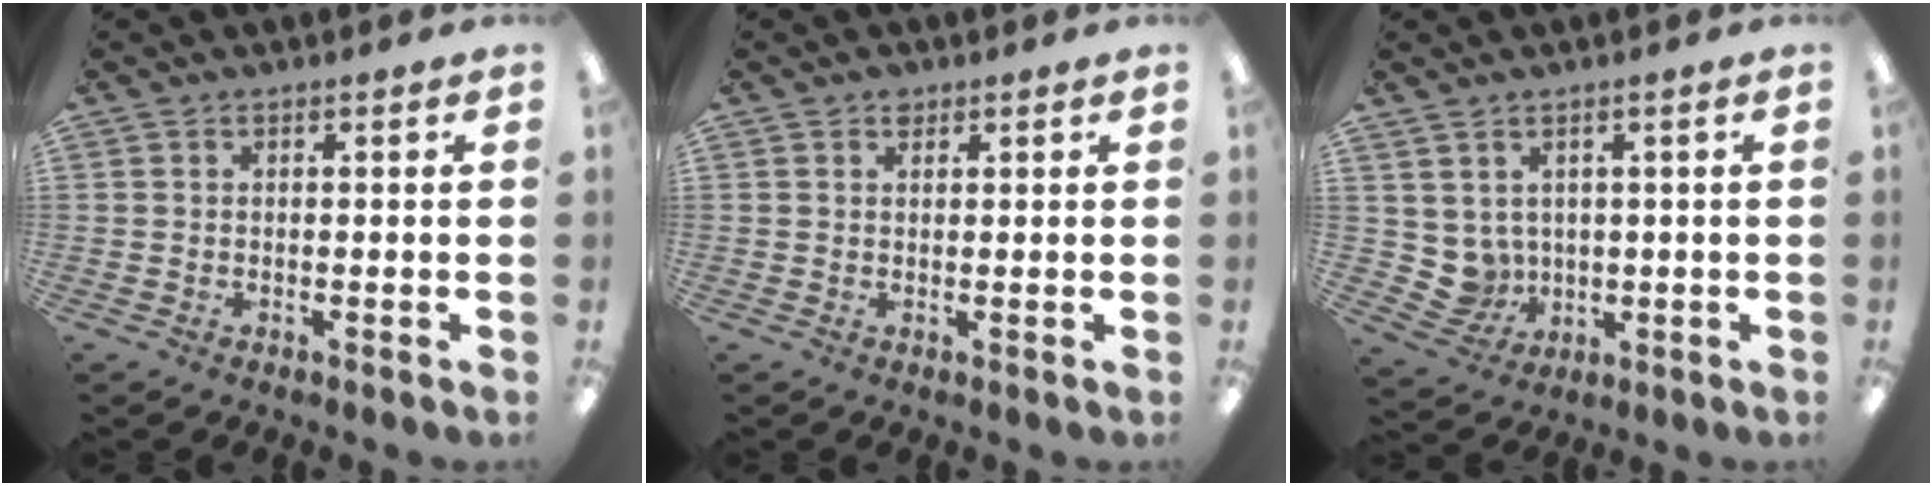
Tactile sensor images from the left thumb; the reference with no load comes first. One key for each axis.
{"total": 1.4, "fx": 1.1, "fy": 0.8, "fz": 0.5, "tx": -0.003, "ty": -0.003, "tz": 0.018}
{"total": 5.0, "fx": 2.4, "fy": 4.3, "fz": 0.6, "tx": -0.029, "ty": -0.016, "tz": 0.052}